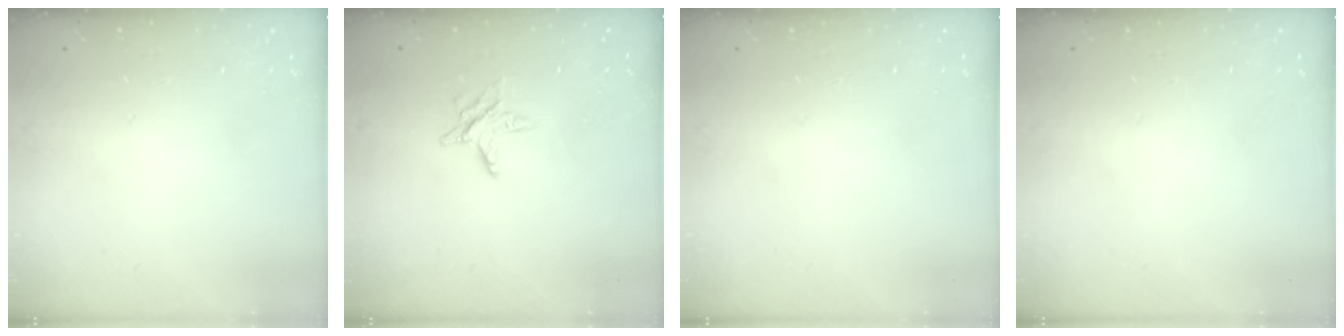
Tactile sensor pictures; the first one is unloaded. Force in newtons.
{"total": 5.0, "press": 5.0, "slide": 0.5}
{"total": 0.0}
{"total": 0.0}